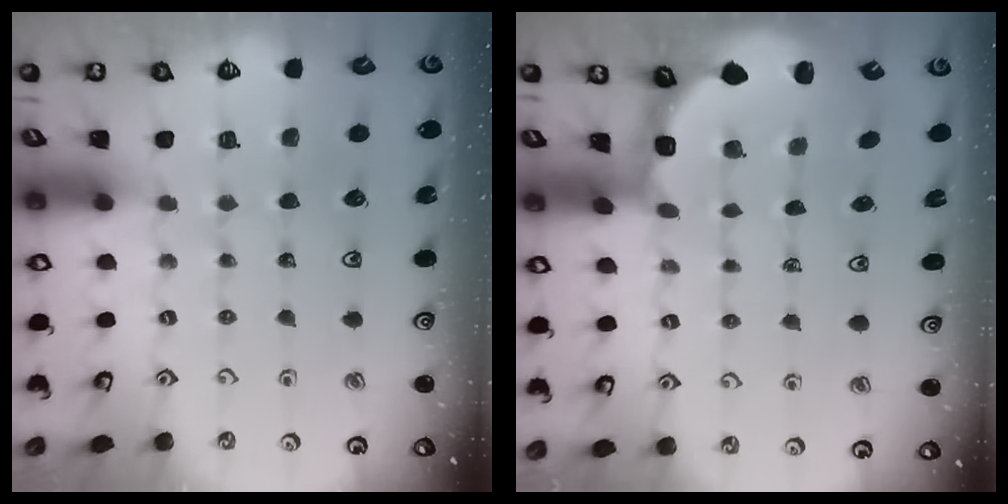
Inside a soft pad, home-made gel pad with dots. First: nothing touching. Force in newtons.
{"total": 2.8, "press": 2.3, "slide": 1.7}